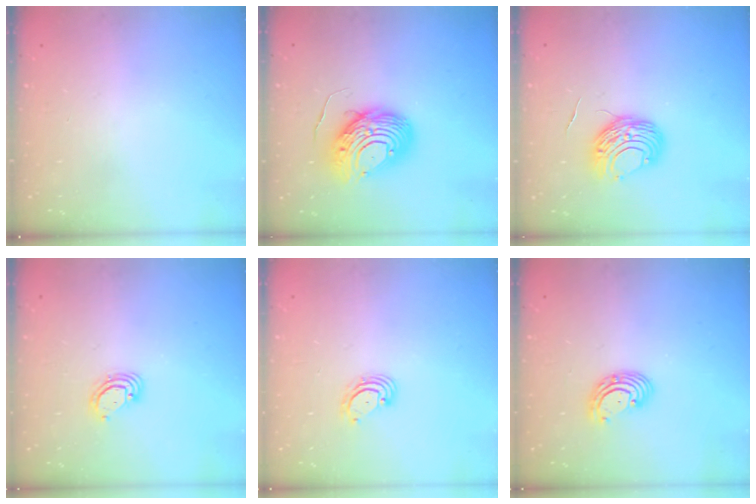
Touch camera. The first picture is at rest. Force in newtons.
{"total": 12.1, "press": 12.1, "slide": 1.4}
{"total": 9.4, "press": 9.3, "slide": 0.6}
{"total": 3.2, "press": 3.2, "slide": 0.2}
{"total": 3.2, "press": 3.2, "slide": 0.4}
{"total": 3.9, "press": 3.9, "slide": 0.3}